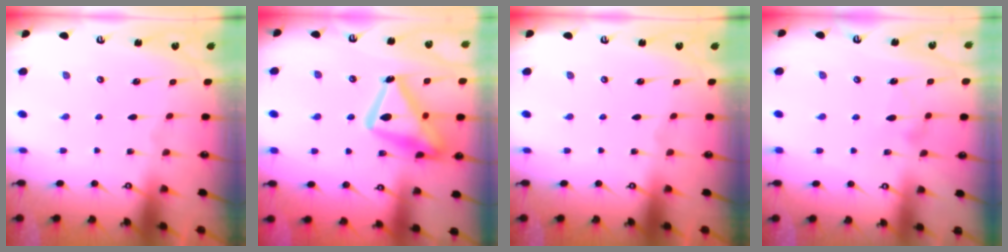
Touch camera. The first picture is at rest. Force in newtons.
{"total": 19.6, "press": 19.5, "slide": 1.5}
{"total": 0.0}
{"total": 7.5, "press": 7.5, "slide": 0.4}